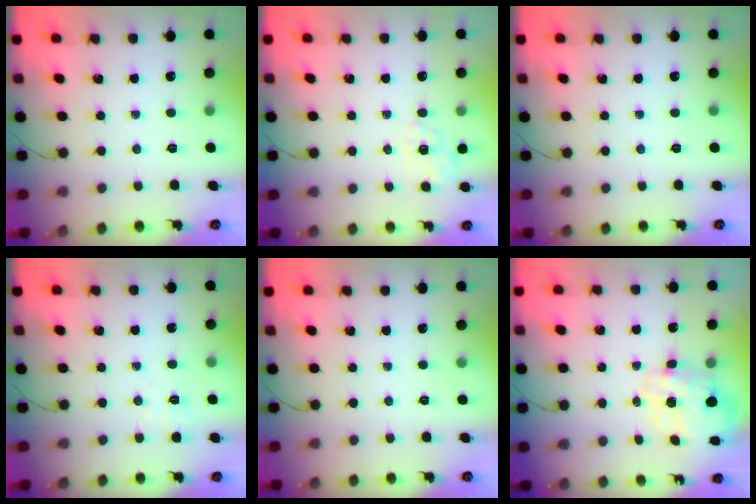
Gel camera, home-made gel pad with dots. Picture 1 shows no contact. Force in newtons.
{"total": 2.5, "press": 1.8, "slide": 1.7}
{"total": 0.0}
{"total": 2.1, "press": 1.6, "slide": 1.4}
{"total": 0.0}
{"total": 9.9, "press": 9.8, "slide": 1.5}